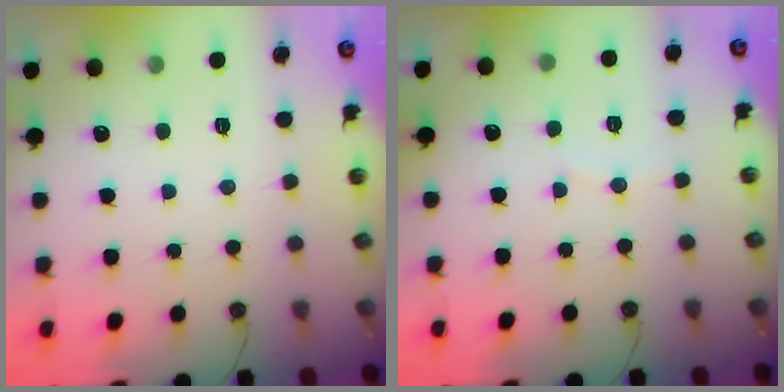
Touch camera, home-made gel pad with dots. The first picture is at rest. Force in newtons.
{"total": 3.3, "press": 3.3, "slide": 0.4}